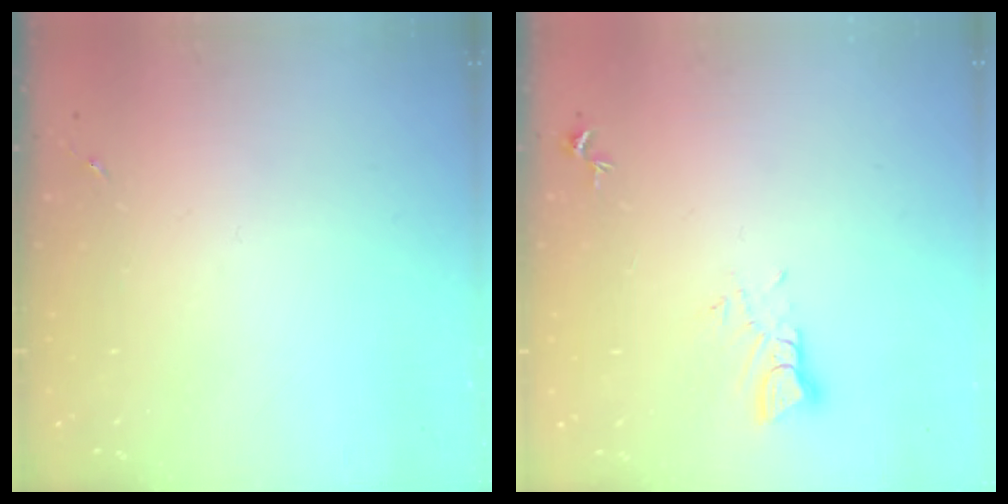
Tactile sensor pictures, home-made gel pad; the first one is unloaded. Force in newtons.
{"total": 3.5, "press": 3.5, "slide": 0.2}